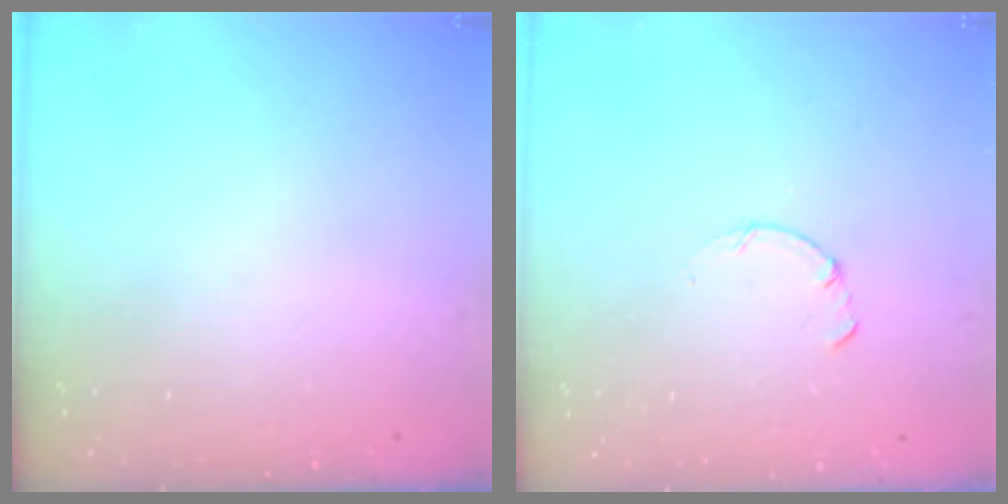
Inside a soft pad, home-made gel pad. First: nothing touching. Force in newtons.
{"total": 0.0}